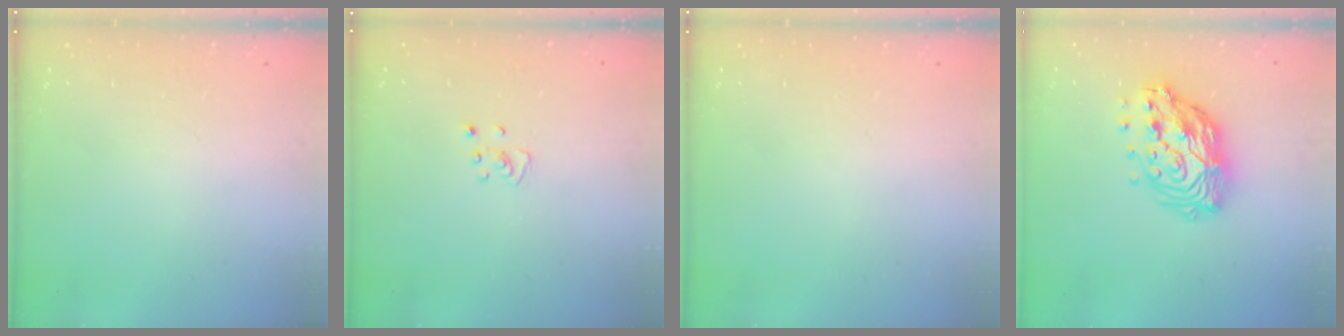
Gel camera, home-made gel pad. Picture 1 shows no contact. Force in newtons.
{"total": 3.4, "press": 3.4, "slide": 0.3}
{"total": 0.0}
{"total": 17.1, "press": 17.0, "slide": 1.6}